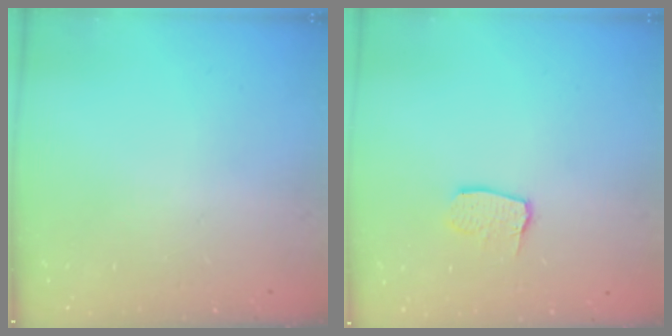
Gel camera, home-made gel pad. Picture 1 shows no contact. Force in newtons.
{"total": 6.8, "press": 6.8, "slide": 0.5}